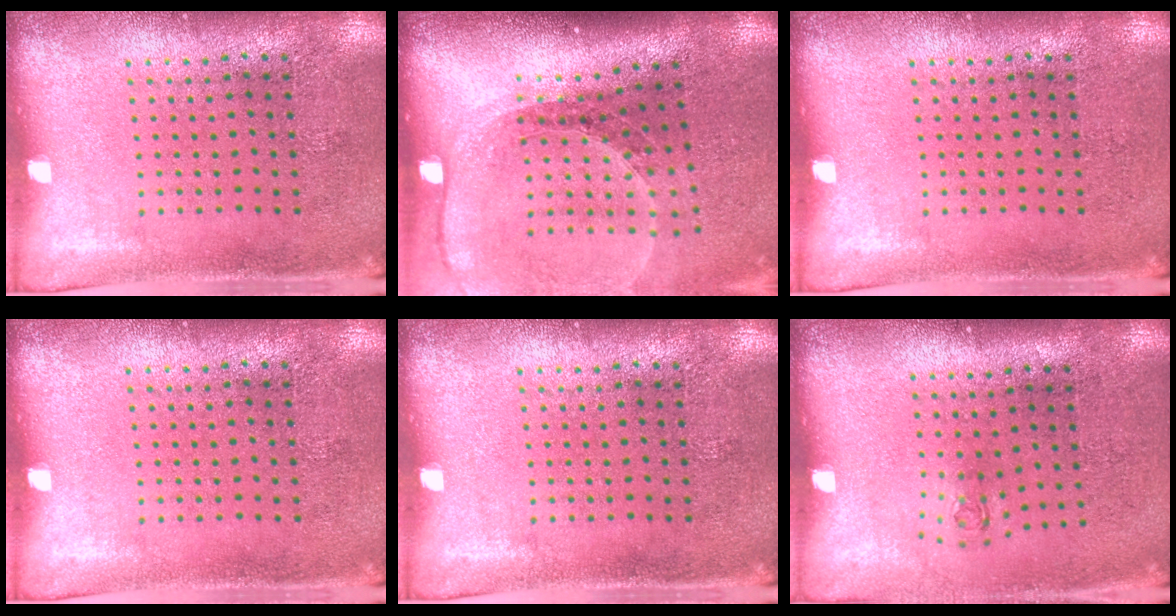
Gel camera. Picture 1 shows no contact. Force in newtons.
{"total": 1.8, "press": 1.6, "slide": 0.7}
{"total": 0.0}
{"total": 0.0}
{"total": 0.0}
{"total": 0.7, "press": 0.3, "slide": 0.6}